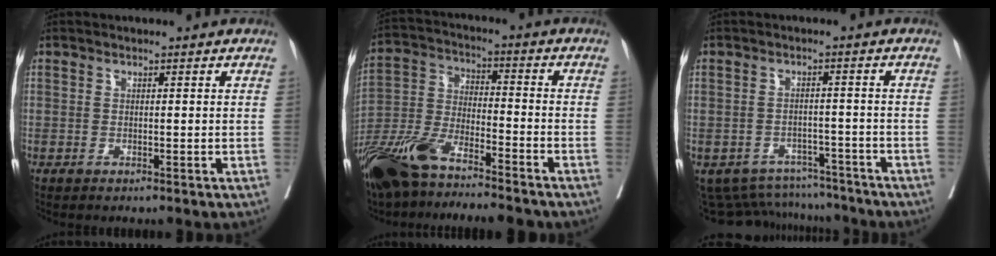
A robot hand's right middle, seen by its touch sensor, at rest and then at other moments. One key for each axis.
{"total": 17.6, "fx": -14.0, "fy": 4.0, "fz": 10.0, "tx": -0.230, "ty": -0.022, "tz": -0.255}
{"total": 9.6, "fx": -8.9, "fy": 3.6, "fz": 0.7, "tx": -0.015, "ty": 0.022, "tz": -0.113}